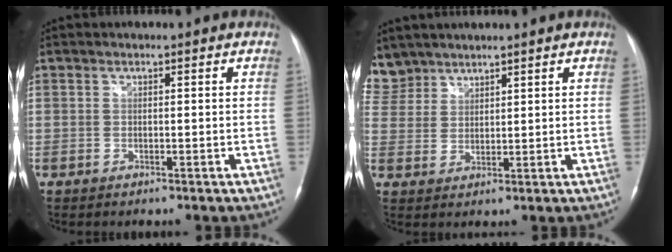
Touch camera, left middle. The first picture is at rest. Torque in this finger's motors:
{"motor_torque": [0.65, -0.64, 0.04, -0.05]}